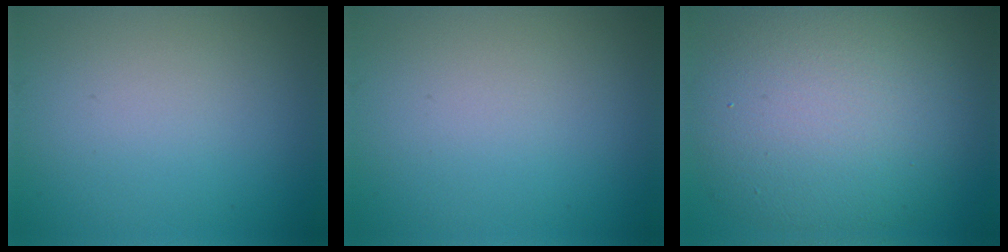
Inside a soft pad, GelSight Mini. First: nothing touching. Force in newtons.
{"total": 0.0}
{"total": 11.4, "press": 11.4, "slide": 0.8}